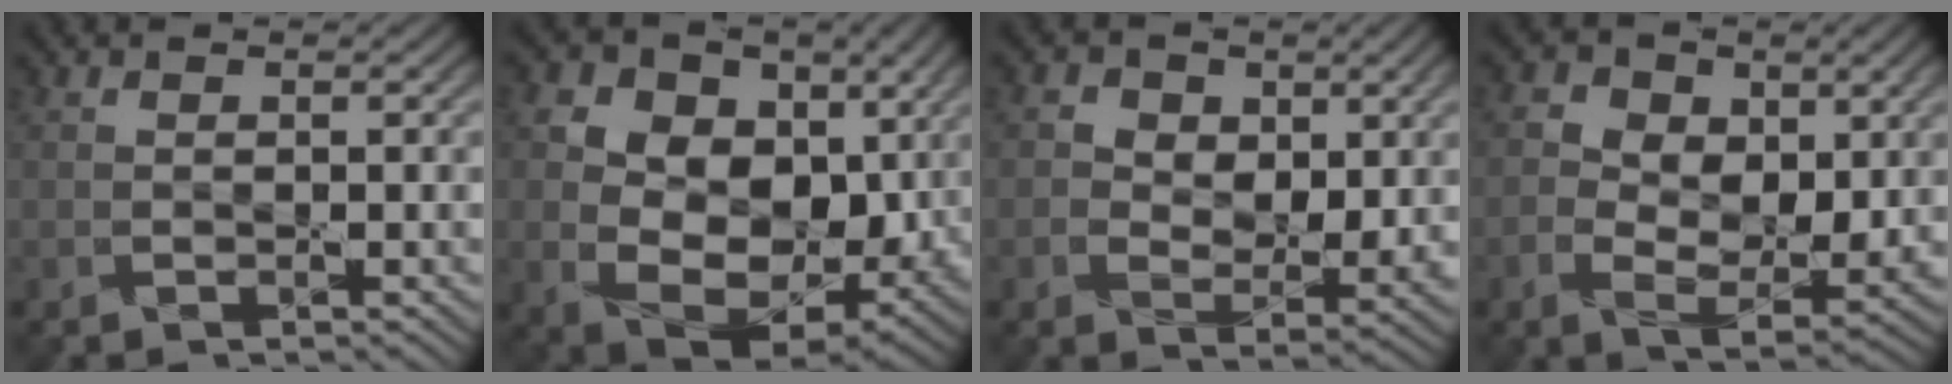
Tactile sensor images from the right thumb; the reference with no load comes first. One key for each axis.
{"total": 13.9, "fx": 1.9, "fy": 10.3, "fz": 9.1, "tx": -0.204, "ty": -0.020, "tz": 0.052}
{"total": 5.1, "fx": 1.0, "fy": 3.7, "fz": 3.3, "tx": -0.059, "ty": -0.007, "tz": 0.018}
{"total": 7.1, "fx": 0.9, "fy": 4.9, "fz": 5.1, "tx": -0.101, "ty": -0.008, "tz": 0.016}